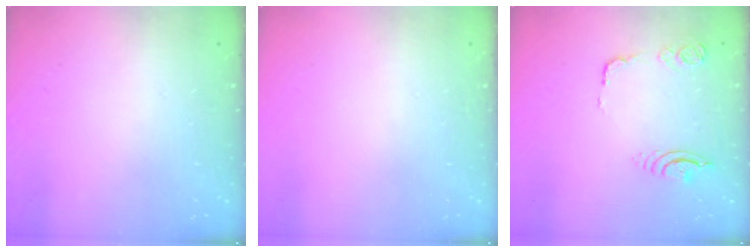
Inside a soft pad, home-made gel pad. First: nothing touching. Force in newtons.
{"total": 0.0}
{"total": 10.8, "press": 10.7, "slide": 1.4}